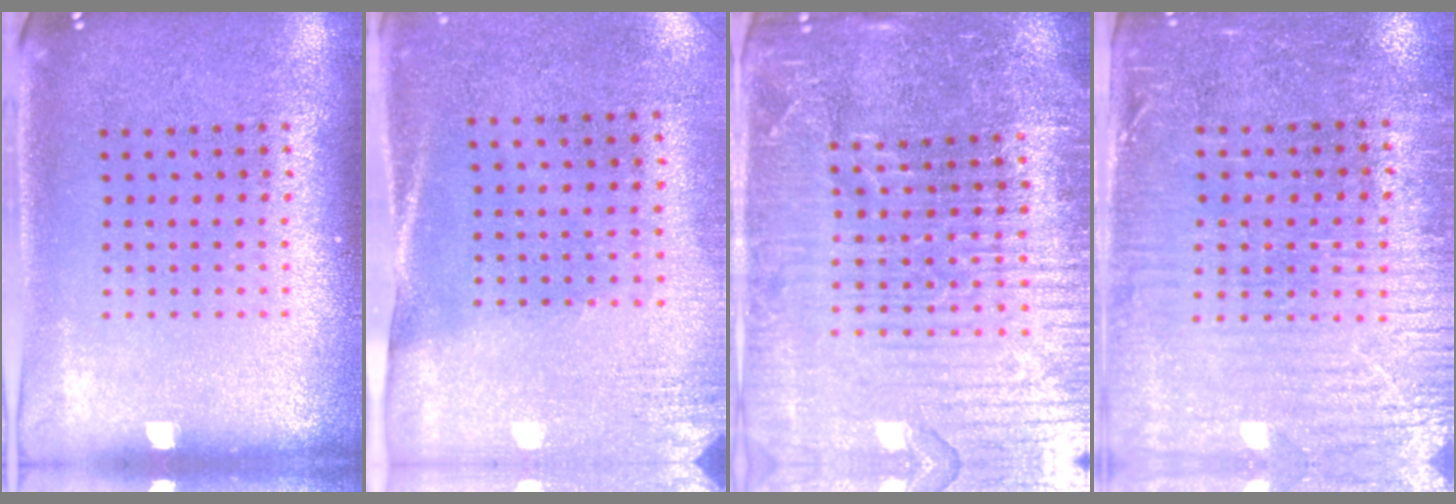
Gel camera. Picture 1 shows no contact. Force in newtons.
{"total": 2.6, "press": 2.3, "slide": 1.3}
{"total": 5.5, "press": 5.0, "slide": 2.3}
{"total": 3.5, "press": 3.0, "slide": 1.7}